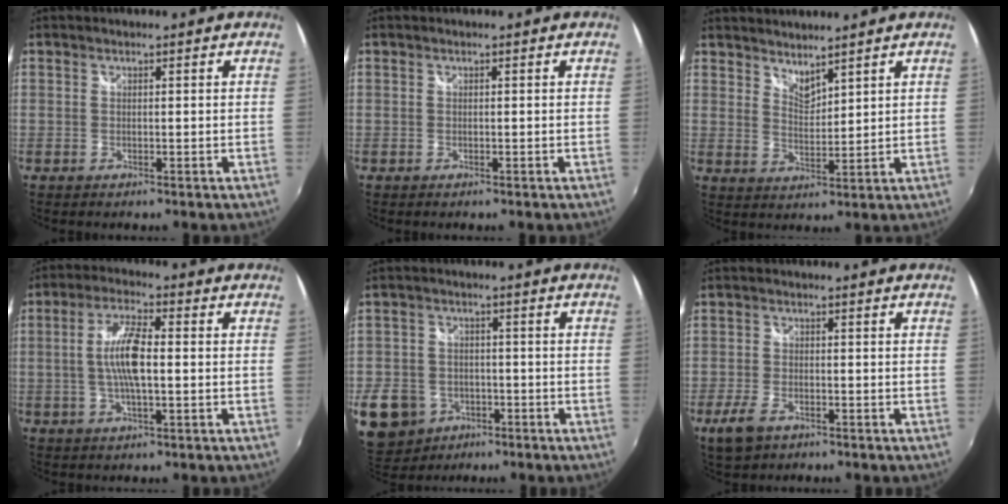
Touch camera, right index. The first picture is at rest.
{"total": 0.0}
{"total": 4.2, "force": [3.9, 0.8, 1.3], "torque": [-0.017, -0.005, 0.068]}
{"total": 8.4, "force": [-0.4, 2.1, 8.1], "torque": [-0.159, 0.004, -0.008]}
{"total": 12.4, "force": [-5.7, 9.8, 4.9], "torque": [-0.153, -0.003, -0.084]}
{"total": 5.8, "force": [-3.5, 3.1, 3.4], "torque": [-0.094, -0.012, -0.062]}